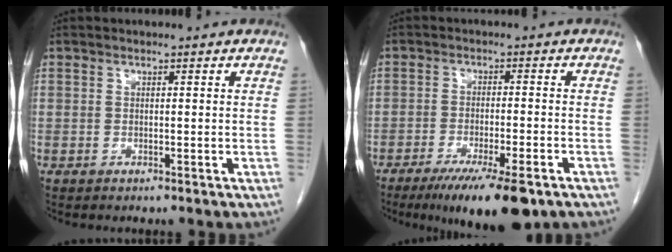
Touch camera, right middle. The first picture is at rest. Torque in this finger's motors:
{"motor_torque": [1.12, -1.02, 0.16, 0.10]}